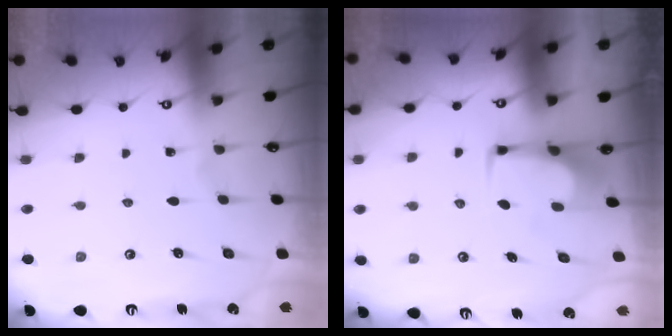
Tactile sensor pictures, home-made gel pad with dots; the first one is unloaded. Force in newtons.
{"total": 1.6, "press": 1.4, "slide": 0.7}